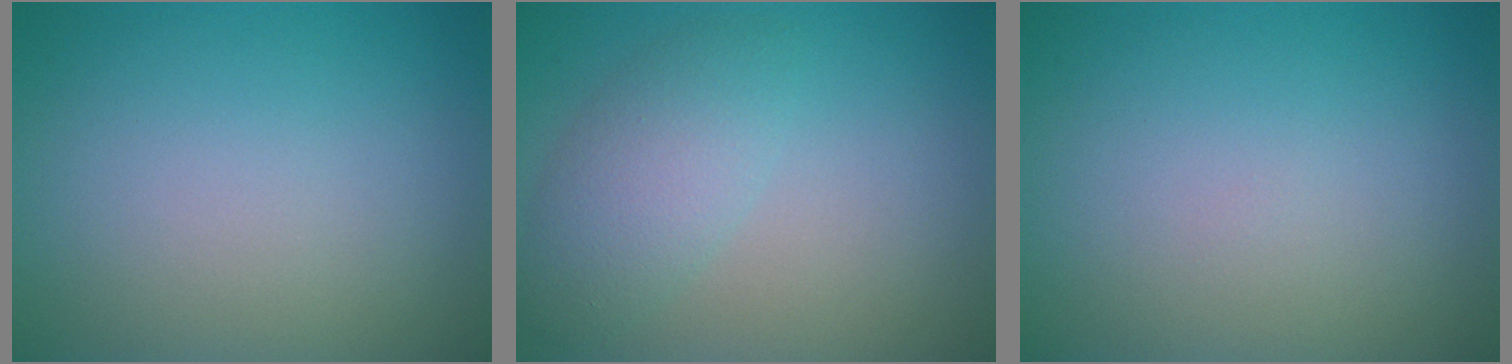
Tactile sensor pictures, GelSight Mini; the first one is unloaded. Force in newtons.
{"total": 3.4, "press": 3.4, "slide": 0.2}
{"total": 0.0}